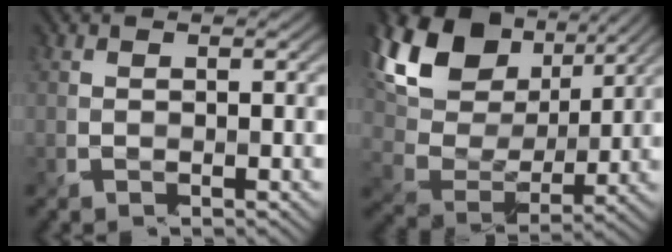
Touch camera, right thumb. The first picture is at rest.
{"total": 15.6, "force": [6.6, 9.4, 10.5], "torque": [-0.252, 0.020, 0.132]}